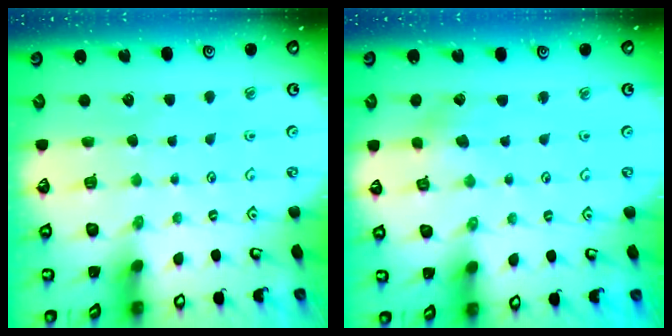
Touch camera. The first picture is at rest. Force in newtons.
{"total": 1.7, "press": 1.7, "slide": 0.3}